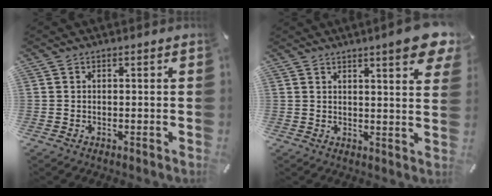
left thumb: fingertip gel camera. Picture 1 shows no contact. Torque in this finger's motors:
{"motor_torque": [2.63, 1.74, 1.71, -1.06, 0.12]}